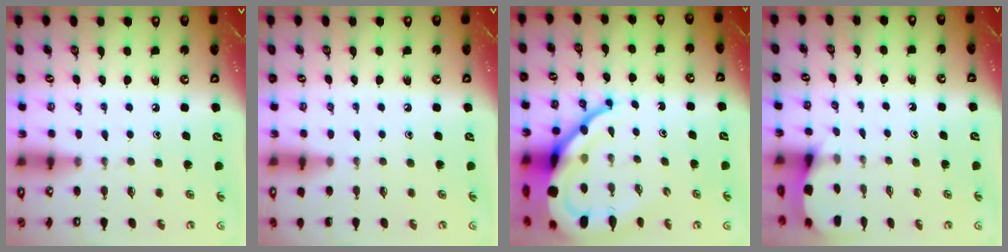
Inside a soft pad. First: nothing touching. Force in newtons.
{"total": 0.0}
{"total": 16.8, "press": 16.7, "slide": 1.7}
{"total": 2.8, "press": 2.8, "slide": 0.3}